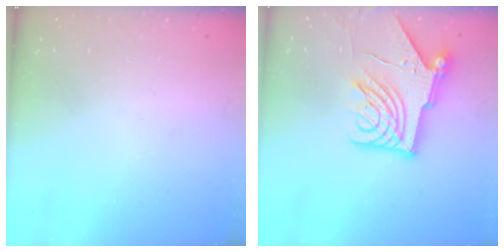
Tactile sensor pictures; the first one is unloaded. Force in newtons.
{"total": 13.9, "press": 13.8, "slide": 1.6}